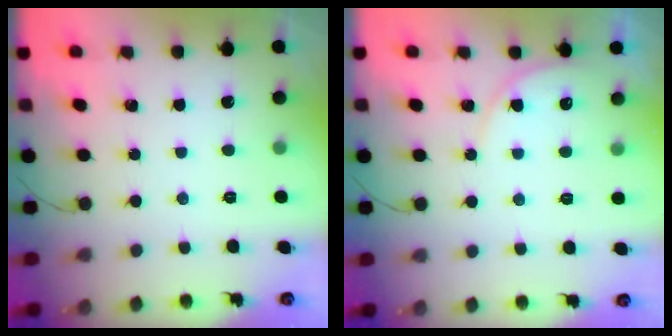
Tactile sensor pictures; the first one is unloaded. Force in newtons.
{"total": 4.4, "press": 4.4, "slide": 0.5}